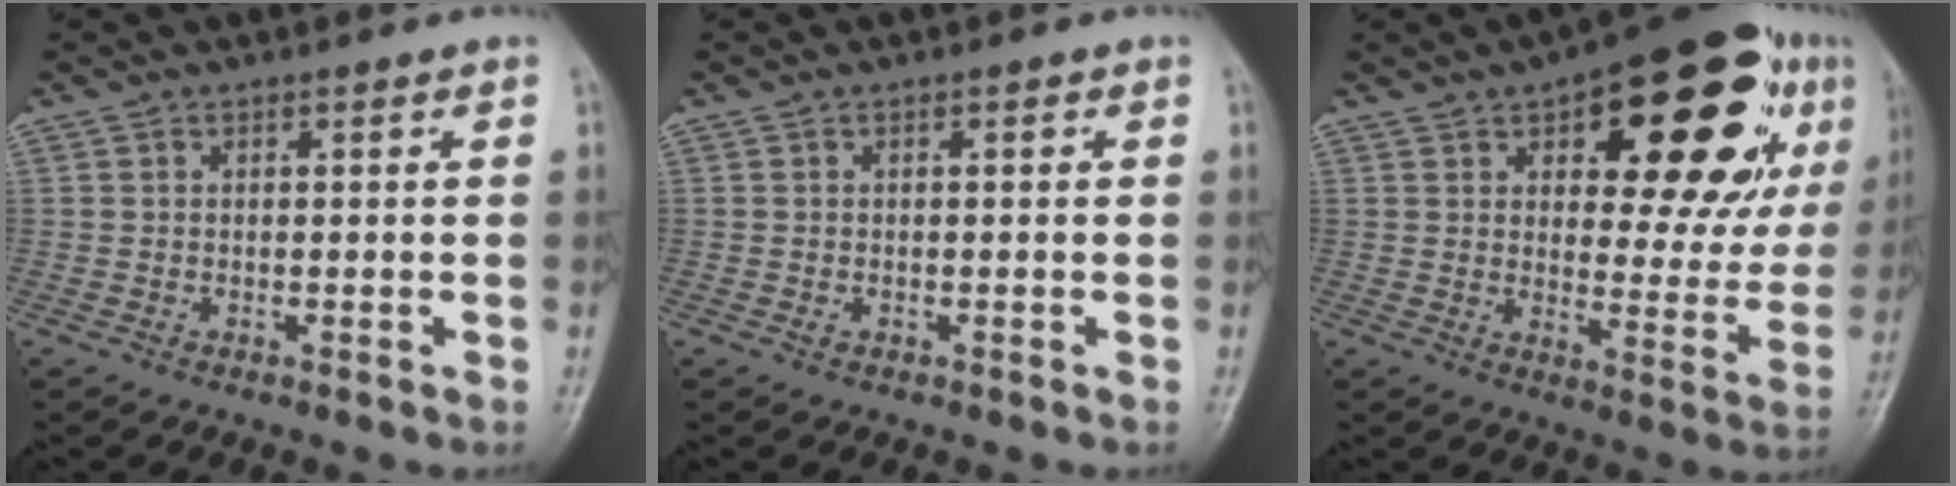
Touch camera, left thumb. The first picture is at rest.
{"total": 1.1, "force": [-0.1, 0.7, 0.8], "torque": [-0.010, 0.005, -0.001]}
{"total": 26.6, "force": [11.2, 11.6, 21.2], "torque": [-0.245, -0.001, 0.153]}